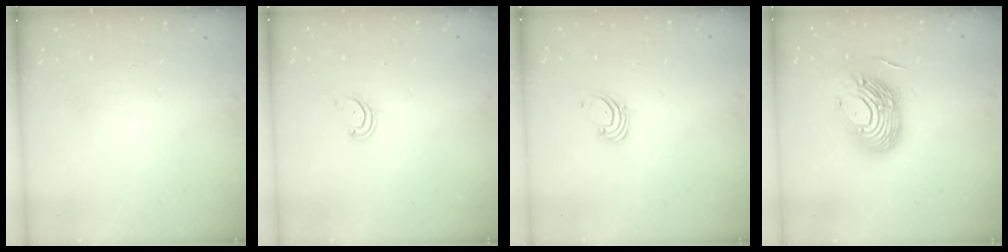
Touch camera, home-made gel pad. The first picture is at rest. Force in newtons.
{"total": 2.5, "press": 2.5, "slide": 0.2}
{"total": 1.5, "press": 1.5, "slide": 0.1}
{"total": 16.3, "press": 16.2, "slide": 2.1}